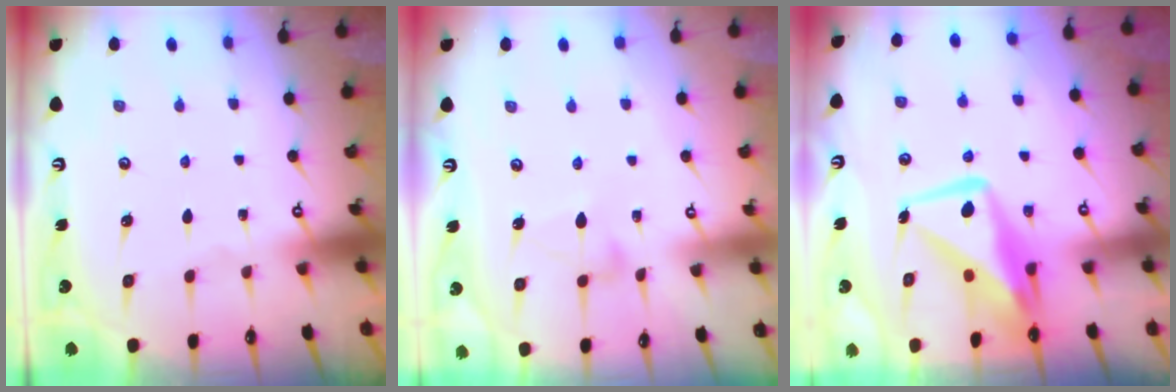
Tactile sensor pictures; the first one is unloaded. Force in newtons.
{"total": 3.9, "press": 3.9, "slide": 0.2}
{"total": 11.8, "press": 11.7, "slide": 1.4}